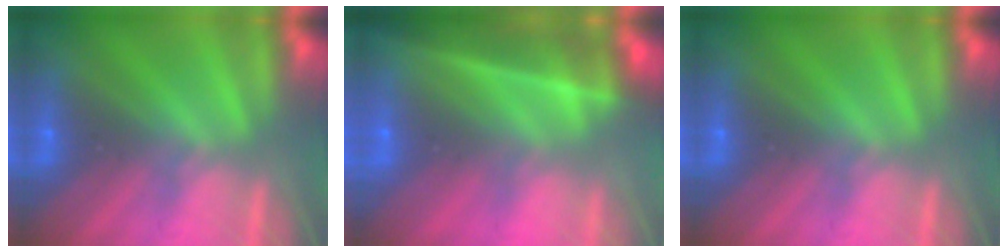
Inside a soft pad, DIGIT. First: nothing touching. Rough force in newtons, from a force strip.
{"total": 8.8}
{"total": 0.0}